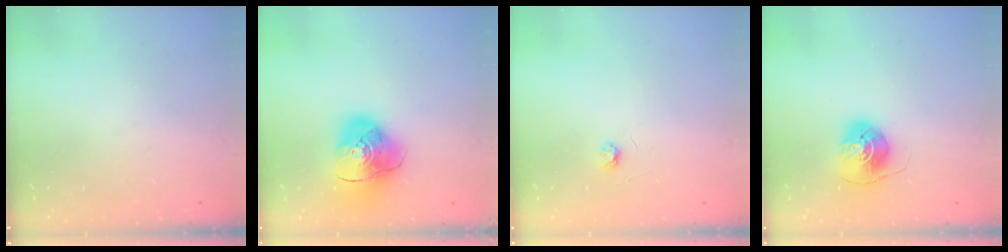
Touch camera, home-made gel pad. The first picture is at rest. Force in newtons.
{"total": 12.3, "press": 12.2, "slide": 1.9}
{"total": 2.6, "press": 2.6, "slide": 0.3}
{"total": 8.3, "press": 8.3, "slide": 0.4}